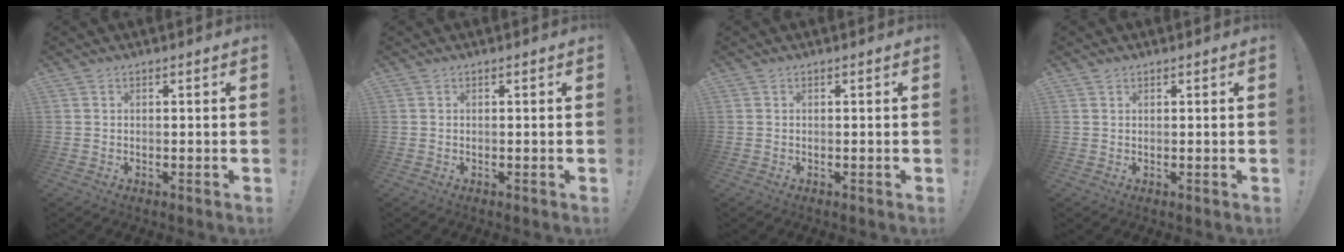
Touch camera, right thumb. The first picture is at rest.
{"total": 0.0}
{"total": 0.0}
{"total": 0.5, "force": [0.4, 0.3, 0.1], "torque": [0.001, -0.001, 0.008]}